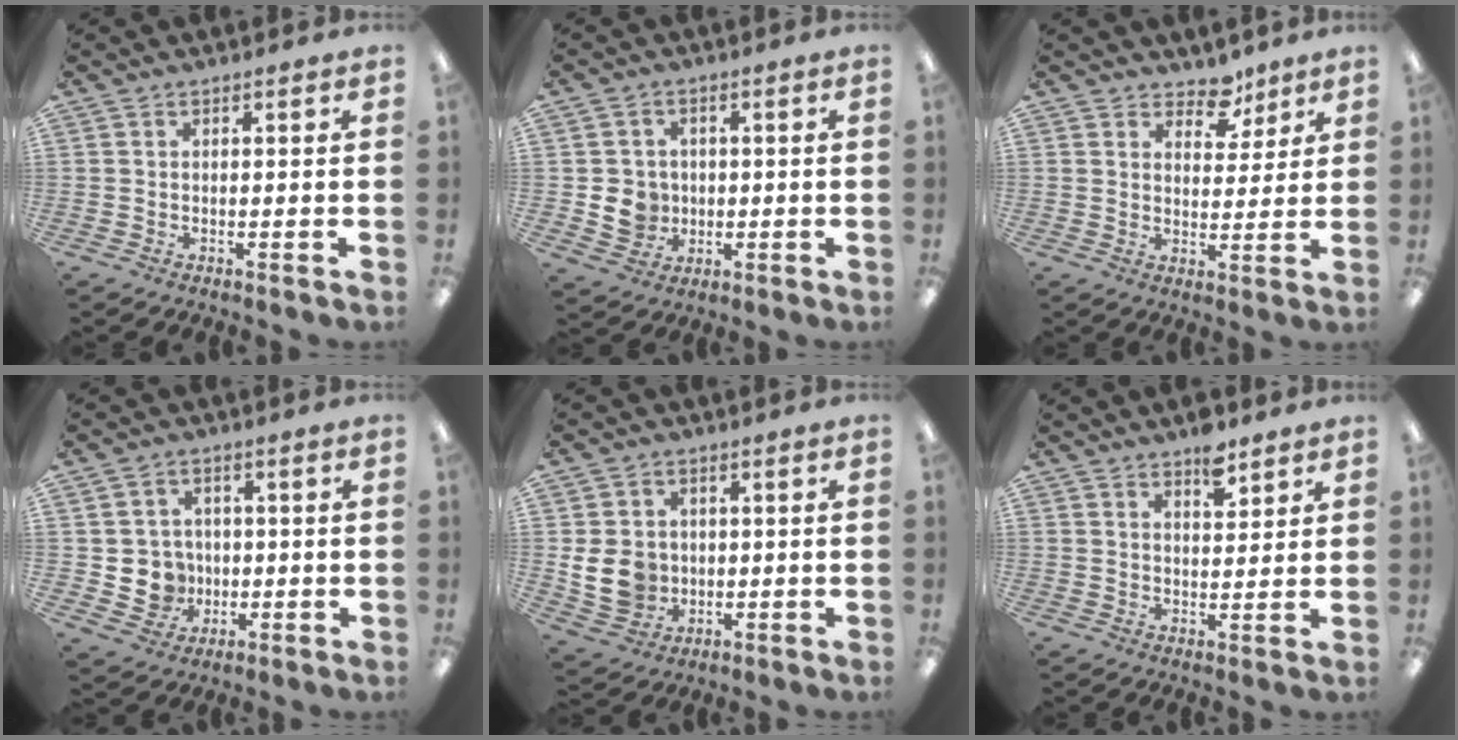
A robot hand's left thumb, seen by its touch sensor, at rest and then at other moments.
{"total": 6.6, "force": [-0.6, 6.2, 2.0], "torque": [-0.042, 0.010, -0.008]}
{"total": 6.7, "force": [4.9, 4.0, 2.2], "torque": [-0.019, -0.027, 0.084]}
{"total": 6.8, "force": [-0.6, 6.6, 1.5], "torque": [-0.038, 0.012, 0.000]}
{"total": 9.4, "force": [-0.4, 8.2, 4.6], "torque": [-0.109, 0.010, -0.003]}
{"total": 5.9, "force": [4.4, 2.5, 3.0], "torque": [-0.028, -0.029, 0.074]}